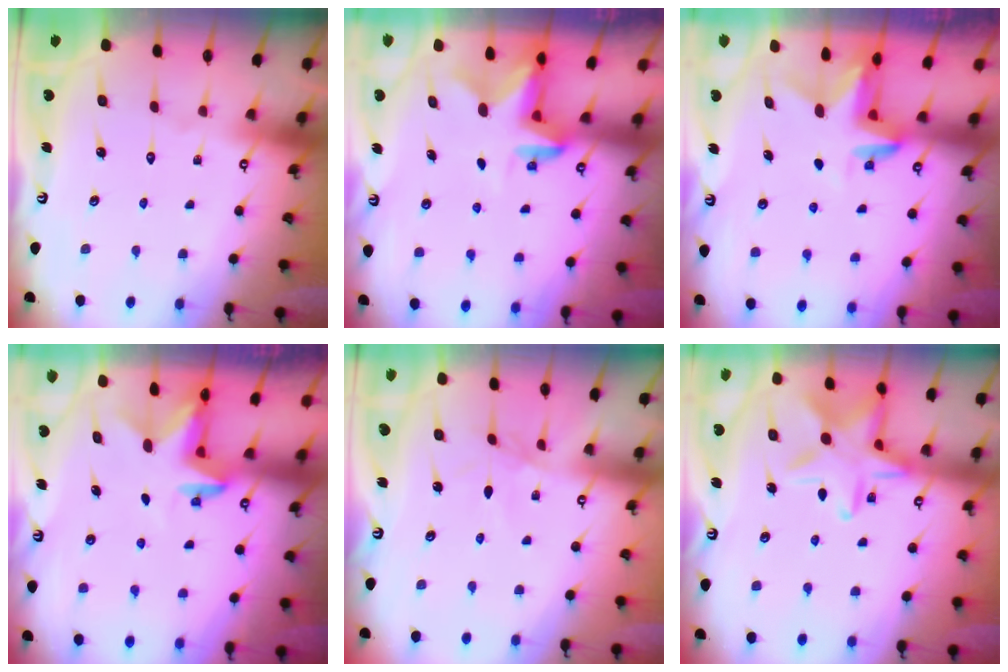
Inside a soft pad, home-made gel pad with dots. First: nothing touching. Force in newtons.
{"total": 2.4, "press": 2.4, "slide": 0.4}
{"total": 3.1, "press": 3.1, "slide": 0.2}
{"total": 2.5, "press": 2.5, "slide": 0.4}
{"total": 1.7, "press": 1.7, "slide": 0.4}
{"total": 15.6, "press": 15.6, "slide": 0.9}